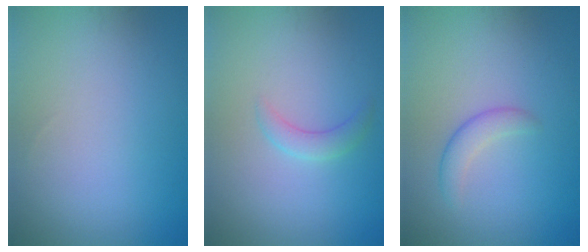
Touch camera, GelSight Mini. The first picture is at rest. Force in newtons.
{"total": 1.6, "press": 1.6, "slide": 0.1}
{"total": 1.9, "press": 1.9, "slide": 0.0}